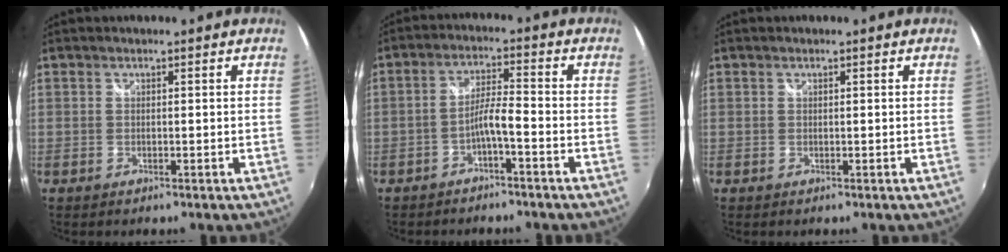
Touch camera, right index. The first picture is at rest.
{"total": 4.1, "force": [-2.6, 0.0, 3.2], "torque": [-0.072, 0.011, -0.045]}
{"total": 0.0}